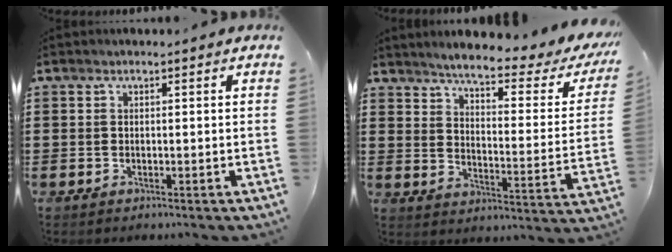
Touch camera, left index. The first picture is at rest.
{"total": 5.3, "force": [4.3, -0.1, 3.1], "torque": [-0.072, -0.036, 0.064]}